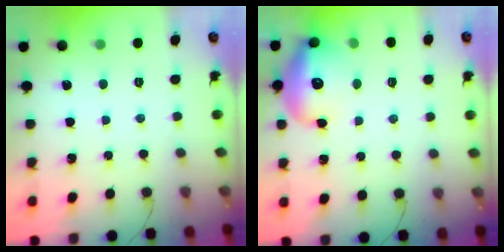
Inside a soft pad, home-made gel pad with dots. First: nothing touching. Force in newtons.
{"total": 14.8, "press": 14.6, "slide": 2.1}